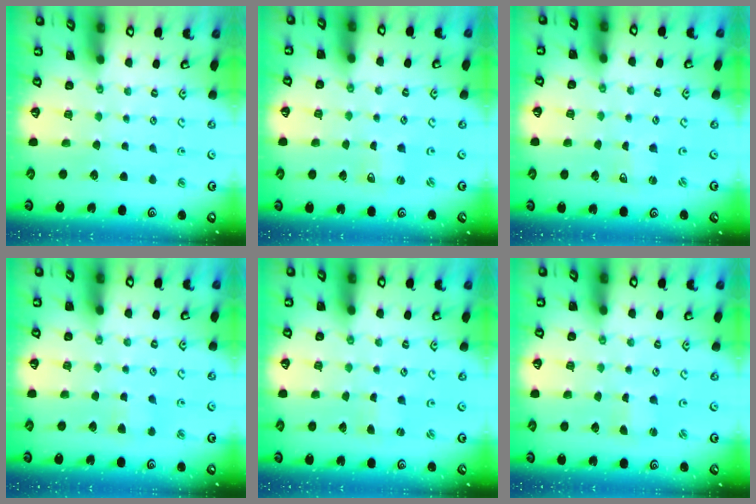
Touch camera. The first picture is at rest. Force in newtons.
{"total": 2.3, "press": 2.2, "slide": 0.4}
{"total": 1.2, "press": 1.2, "slide": 0.2}
{"total": 3.5, "press": 3.5, "slide": 0.5}
{"total": 1.4, "press": 1.4, "slide": 0.3}
{"total": 1.1, "press": 1.0, "slide": 0.3}